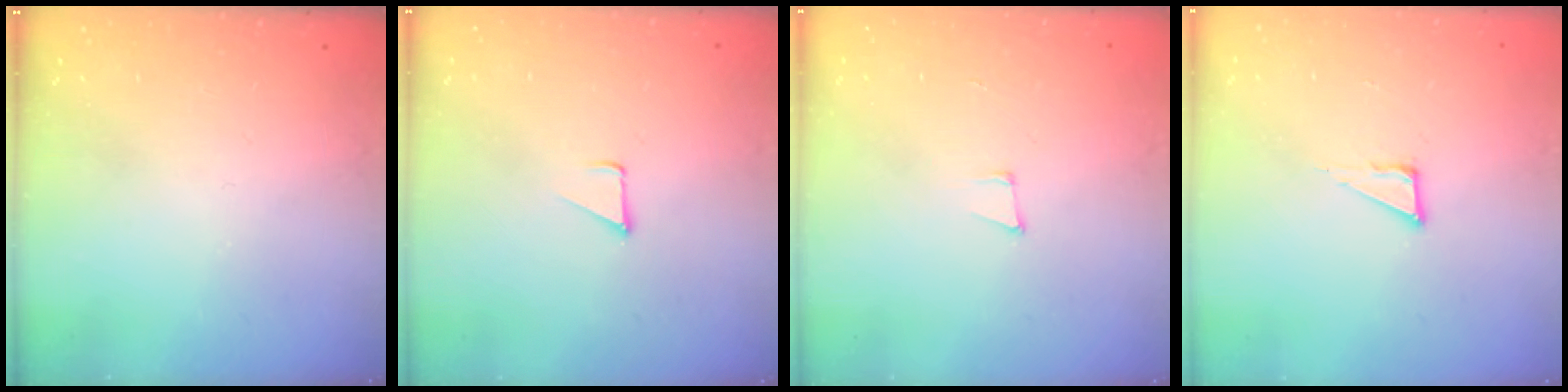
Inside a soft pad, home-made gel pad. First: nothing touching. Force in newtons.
{"total": 1.7, "press": 1.7, "slide": 0.1}
{"total": 5.0, "press": 4.2, "slide": 2.7}
{"total": 5.3, "press": 5.2, "slide": 0.3}